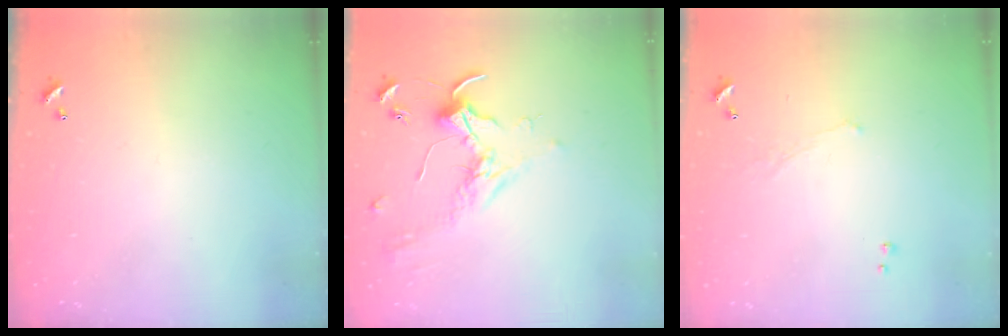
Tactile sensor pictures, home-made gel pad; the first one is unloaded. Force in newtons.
{"total": 1.7, "press": 1.7, "slide": 0.4}
{"total": 1.1, "press": 1.0, "slide": 0.6}